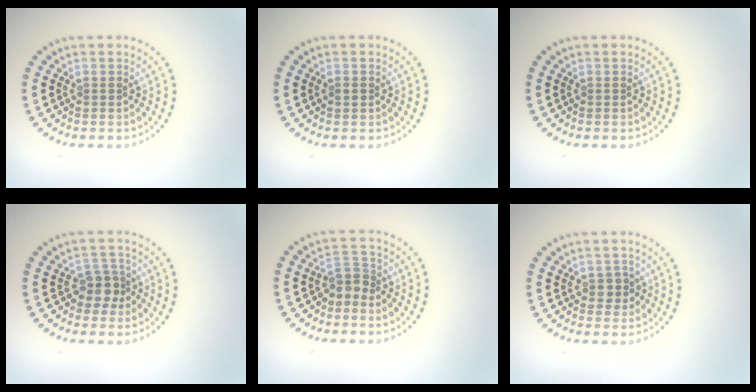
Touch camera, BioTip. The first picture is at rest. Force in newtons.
{"total": 0.7, "press": 0.7, "slide": 0.0}
{"total": 0.0}
{"total": 2.3, "press": 1.9, "slide": 1.3}
{"total": 2.0, "press": 1.6, "slide": 1.2}
{"total": 1.2, "press": 1.1, "slide": 0.6}